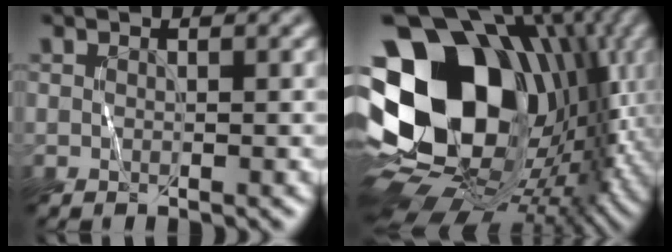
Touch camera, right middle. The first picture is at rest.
{"total": 21.6, "force": [1.1, 16.1, 14.4], "torque": [-0.269, -0.014, 0.043]}